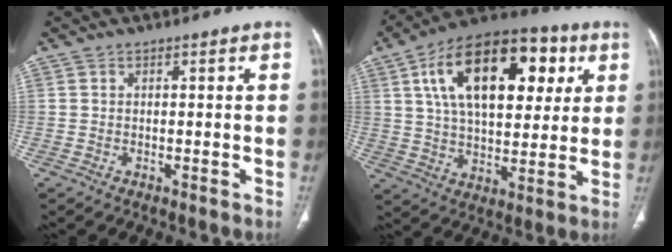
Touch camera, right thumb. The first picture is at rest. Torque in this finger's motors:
{"motor_torque": [-0.43, 1.43, 0.80, -0.08, 0.44]}